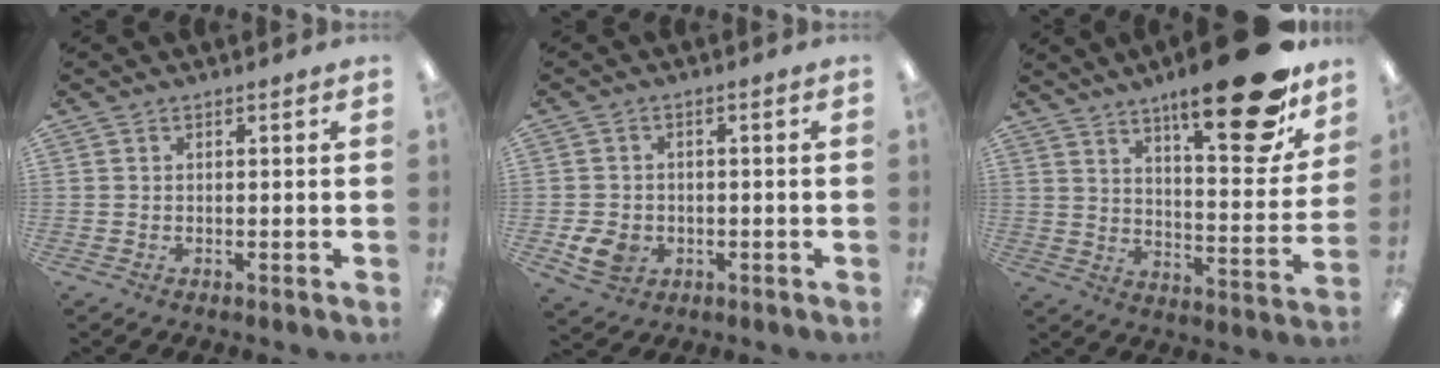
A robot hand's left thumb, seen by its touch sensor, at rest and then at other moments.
{"total": 5.3, "force": [-1.8, 4.4, 2.4], "torque": [-0.051, 0.002, -0.034]}
{"total": 22.3, "force": [14.8, 6.7, 15.3], "torque": [-0.212, -0.098, 0.234]}